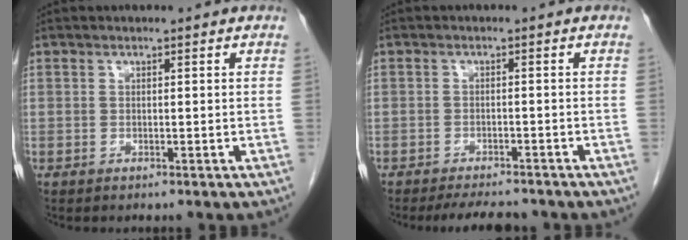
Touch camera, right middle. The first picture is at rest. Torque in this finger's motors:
{"motor_torque": [0.07, -0.06, 0.00, 0.01]}